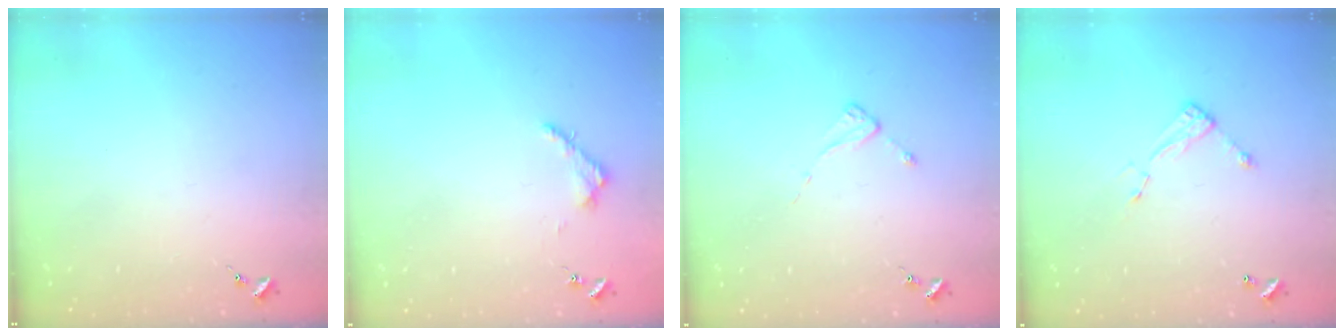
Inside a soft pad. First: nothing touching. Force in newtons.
{"total": 3.2, "press": 3.2, "slide": 0.4}
{"total": 2.0, "press": 2.0, "slide": 0.3}
{"total": 4.7, "press": 4.6, "slide": 0.4}